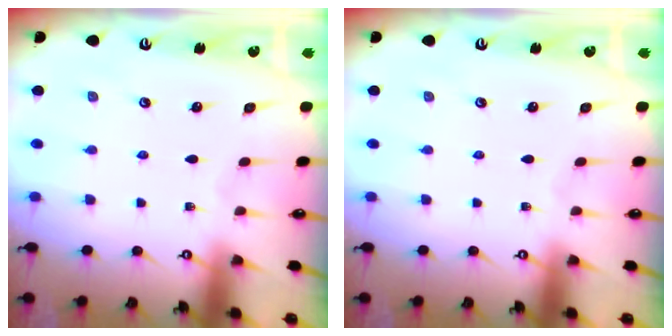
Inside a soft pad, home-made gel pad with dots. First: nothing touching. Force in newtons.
{"total": 0.0}